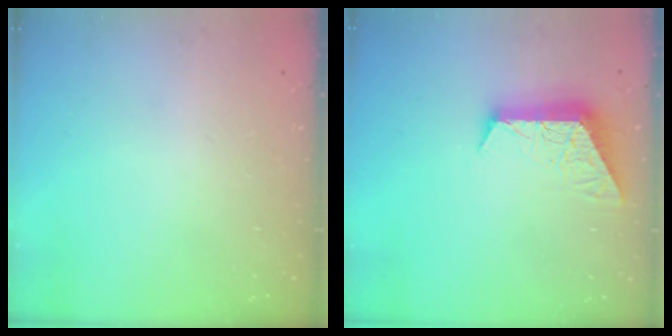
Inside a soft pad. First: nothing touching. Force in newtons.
{"total": 9.8, "press": 9.8, "slide": 0.6}